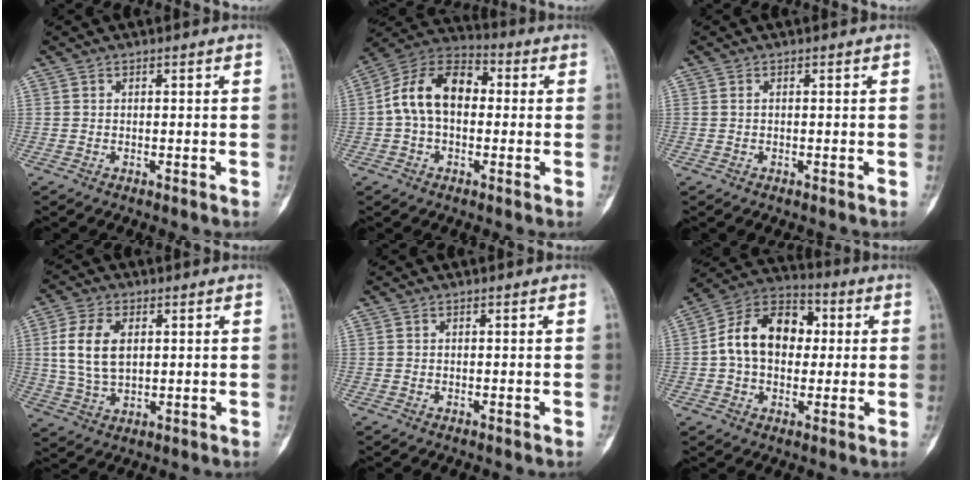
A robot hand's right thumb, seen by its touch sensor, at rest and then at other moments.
{"total": 13.9, "force": [0.8, 9.3, 10.4], "torque": [-0.165, 0.038, -0.001]}
{"total": 0.5, "force": [0.1, 0.3, 0.5], "torque": [-0.012, 0.002, 0.003]}
{"total": 9.6, "force": [1.9, 5.7, 7.5], "torque": [-0.151, -0.006, 0.041]}
{"total": 0.0}
{"total": 15.0, "force": [1.3, 10.7, 10.4], "torque": [-0.143, 0.031, 0.012]}